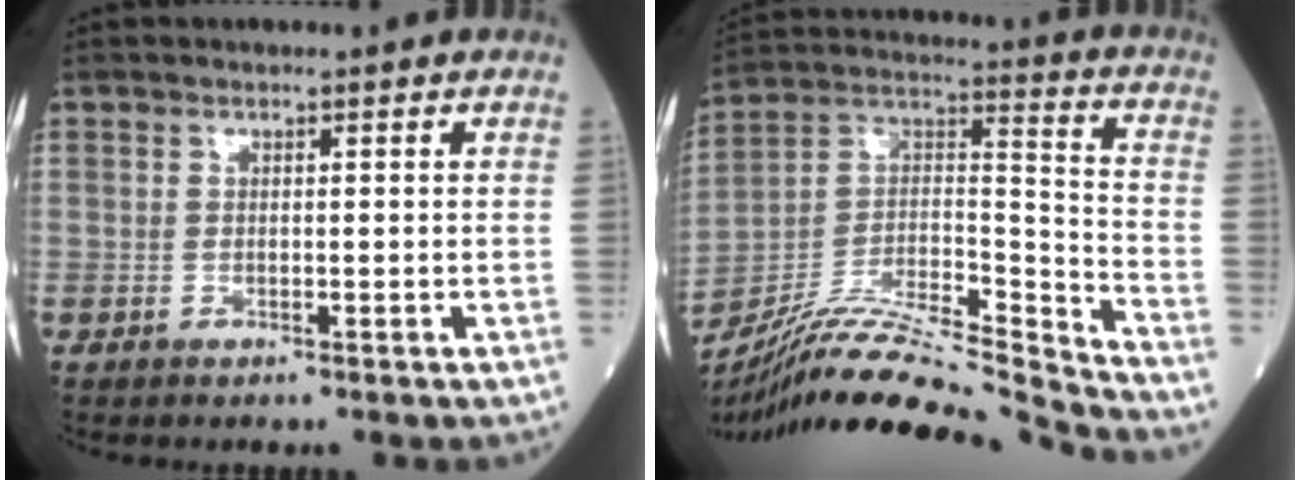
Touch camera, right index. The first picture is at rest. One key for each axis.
{"total": 21.6, "fx": -20.1, "fy": -0.8, "fz": 7.8, "tx": -0.170, "ty": 0.014, "tz": -0.344}